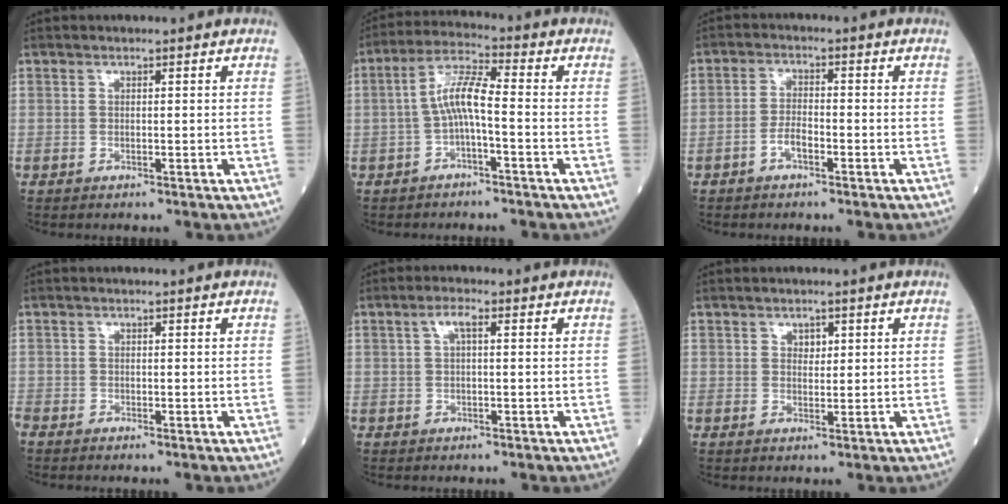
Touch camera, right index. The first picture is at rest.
{"total": 6.3, "force": [-1.1, 1.1, 6.1], "torque": [-0.122, 0.022, -0.026]}
{"total": 3.0, "force": [-1.6, 1.0, 2.3], "torque": [-0.044, 0.005, -0.032]}
{"total": 1.3, "force": [-1.3, 0.3, 0.4], "torque": [-0.012, -0.004, -0.024]}
{"total": 2.2, "force": [0.6, 0.5, 2.1], "torque": [-0.043, 0.009, 0.012]}
{"total": 1.6, "force": [0.8, 1.1, 0.9], "torque": [-0.009, -0.003, 0.011]}